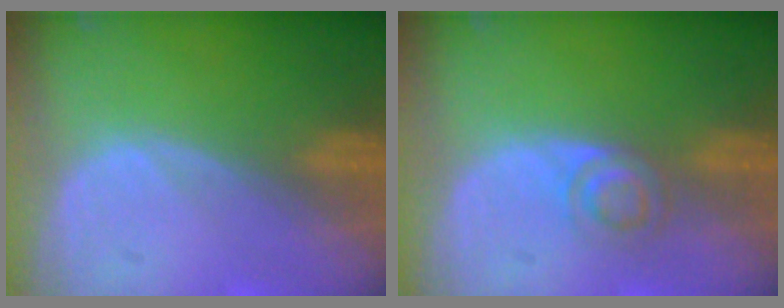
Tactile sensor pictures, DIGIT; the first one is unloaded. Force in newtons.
{"total": 3.3, "press": 3.3, "slide": 0.4}